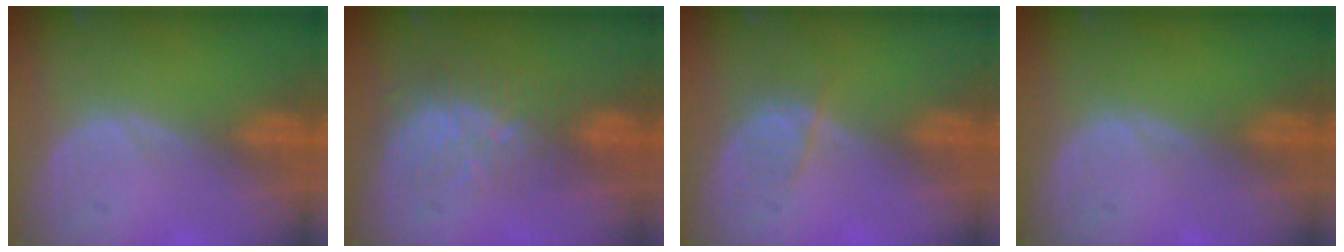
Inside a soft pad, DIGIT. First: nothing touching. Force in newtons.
{"total": 8.6, "press": 7.4, "slide": 4.3}
{"total": 2.2, "press": 2.0, "slide": 0.9}
{"total": 0.0}